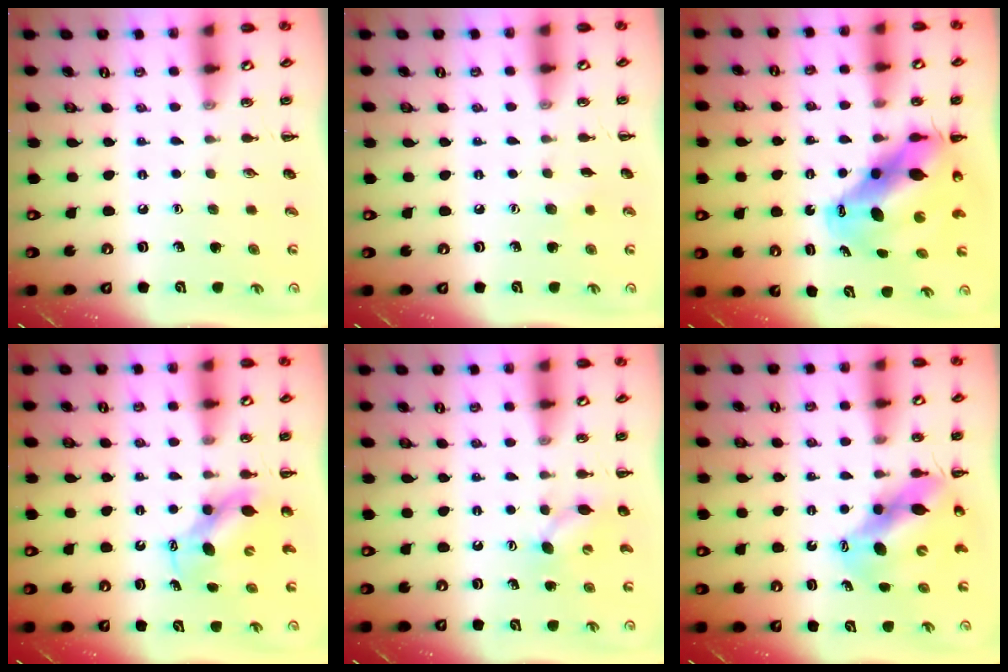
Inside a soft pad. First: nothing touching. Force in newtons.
{"total": 4.1, "press": 3.9, "slide": 0.9}
{"total": 12.4, "press": 12.0, "slide": 3.1}
{"total": 6.5, "press": 6.4, "slide": 1.0}
{"total": 5.2, "press": 5.1, "slide": 1.2}
{"total": 10.9, "press": 10.6, "slide": 2.7}